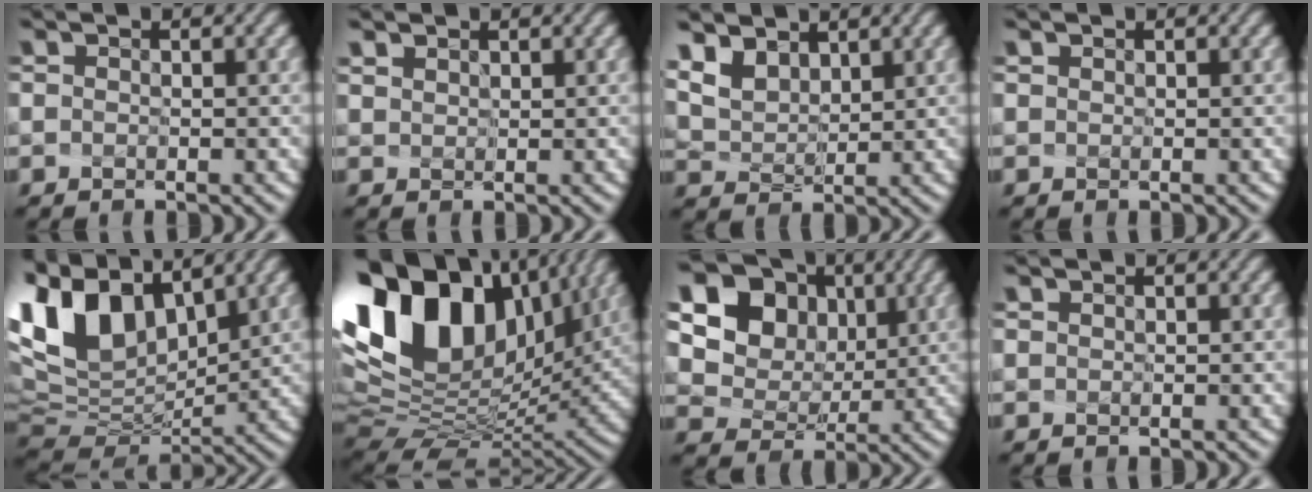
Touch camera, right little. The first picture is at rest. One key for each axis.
{"total": 1.6, "fx": 1.3, "fy": 0.8, "fz": 0.4, "tx": -0.029, "ty": 0.006, "tz": 0.031}
{"total": 6.8, "fx": 4.9, "fy": 3.9, "fz": 2.6, "tx": -0.101, "ty": -0.001, "tz": 0.103}
{"total": 0.0}
{"total": 10.6, "fx": 5.5, "fy": 6.2, "fz": 6.7, "tx": -0.162, "ty": 0.014, "tz": 0.115}
{"total": 15.4, "fx": 6.0, "fy": 9.4, "fz": 10.7, "tx": -0.213, "ty": 0.019, "tz": 0.118}
{"total": 13.1, "fx": 5.0, "fy": 10.9, "fz": 5.3, "tx": -0.133, "ty": 0.005, "tz": 0.116}
{"total": 0.0}